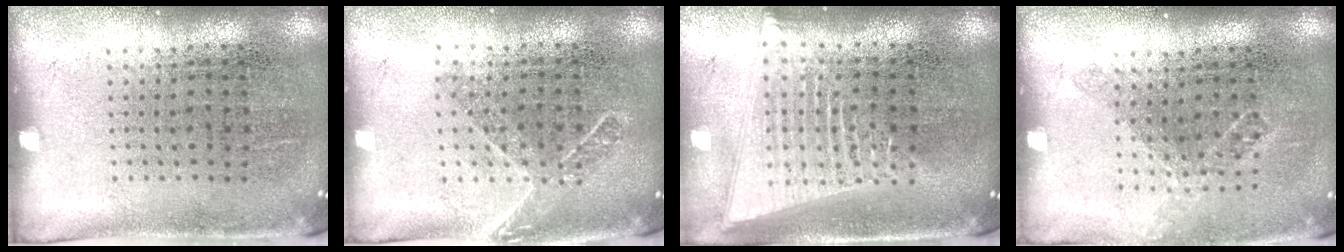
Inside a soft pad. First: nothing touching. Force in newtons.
{"total": 1.5, "press": 1.2, "slide": 0.9}
{"total": 2.1, "press": 1.8, "slide": 1.1}
{"total": 1.2, "press": 0.9, "slide": 0.7}